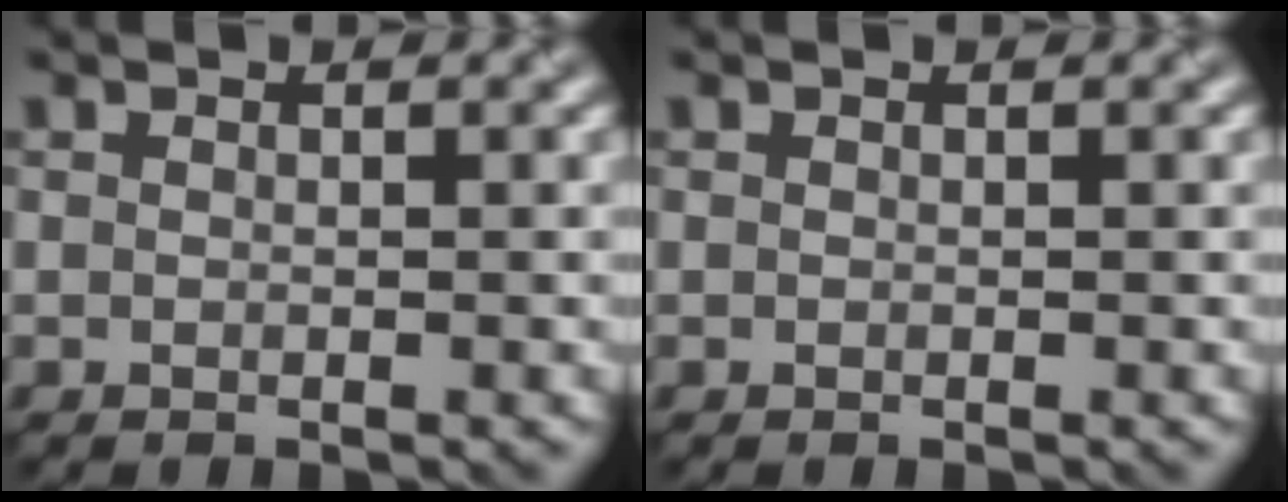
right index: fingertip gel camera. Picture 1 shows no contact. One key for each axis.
{"total": 0.0}